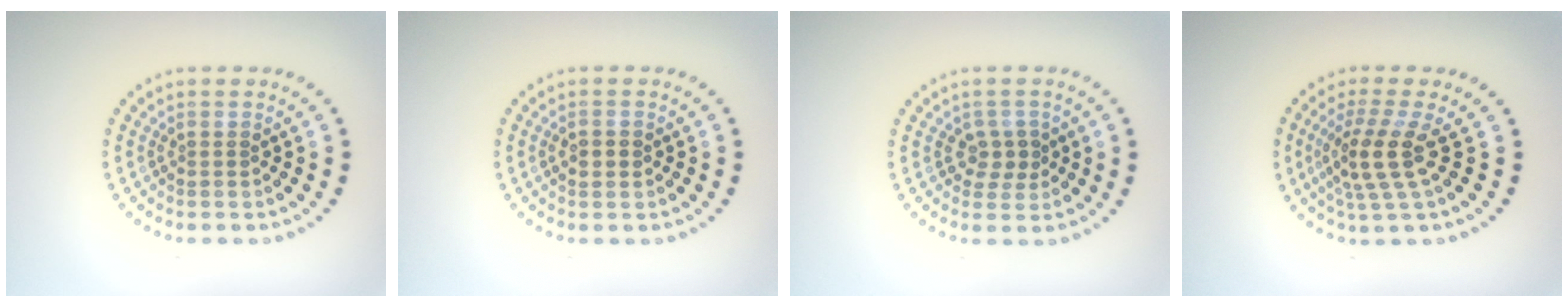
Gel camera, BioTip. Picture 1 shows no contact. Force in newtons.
{"total": 1.7, "press": 1.7, "slide": 0.1}
{"total": 2.0, "press": 1.8, "slide": 0.9}
{"total": 3.8, "press": 3.0, "slide": 2.3}